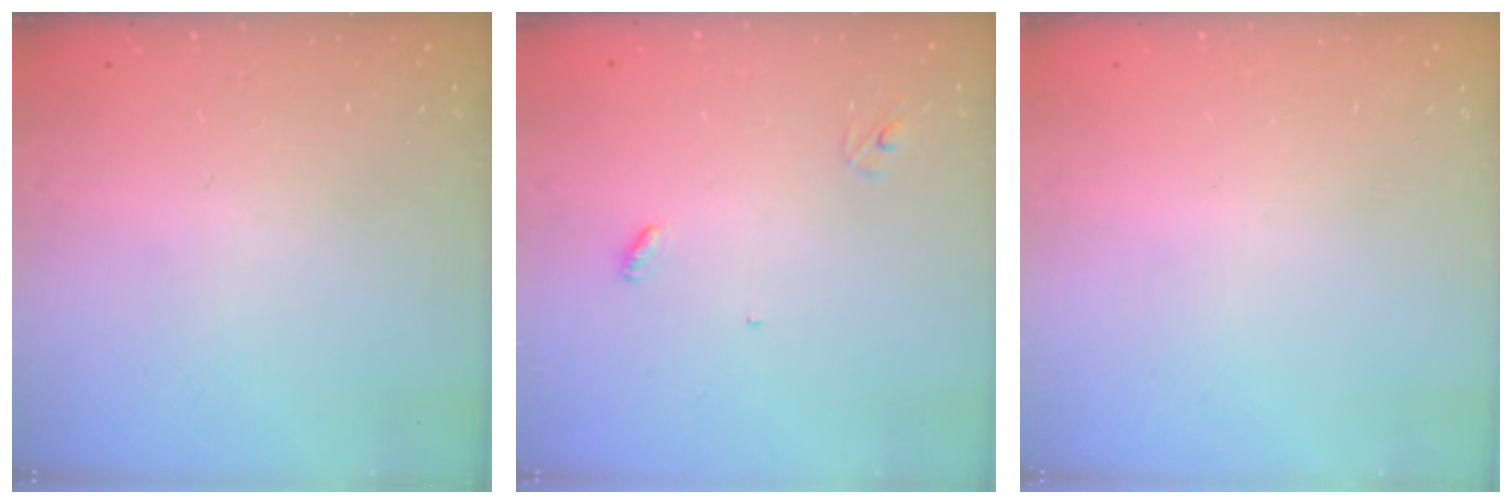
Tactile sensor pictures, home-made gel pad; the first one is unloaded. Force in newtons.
{"total": 3.2, "press": 3.2, "slide": 0.3}
{"total": 0.0}